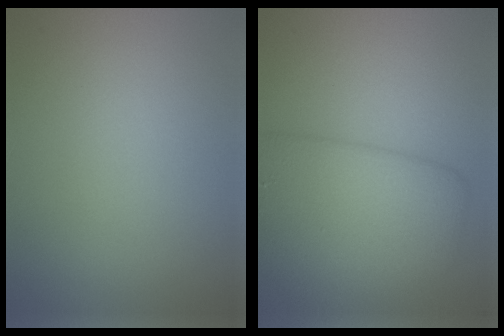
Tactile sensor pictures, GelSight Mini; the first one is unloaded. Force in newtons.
{"total": 6.7, "press": 6.7, "slide": 0.1}